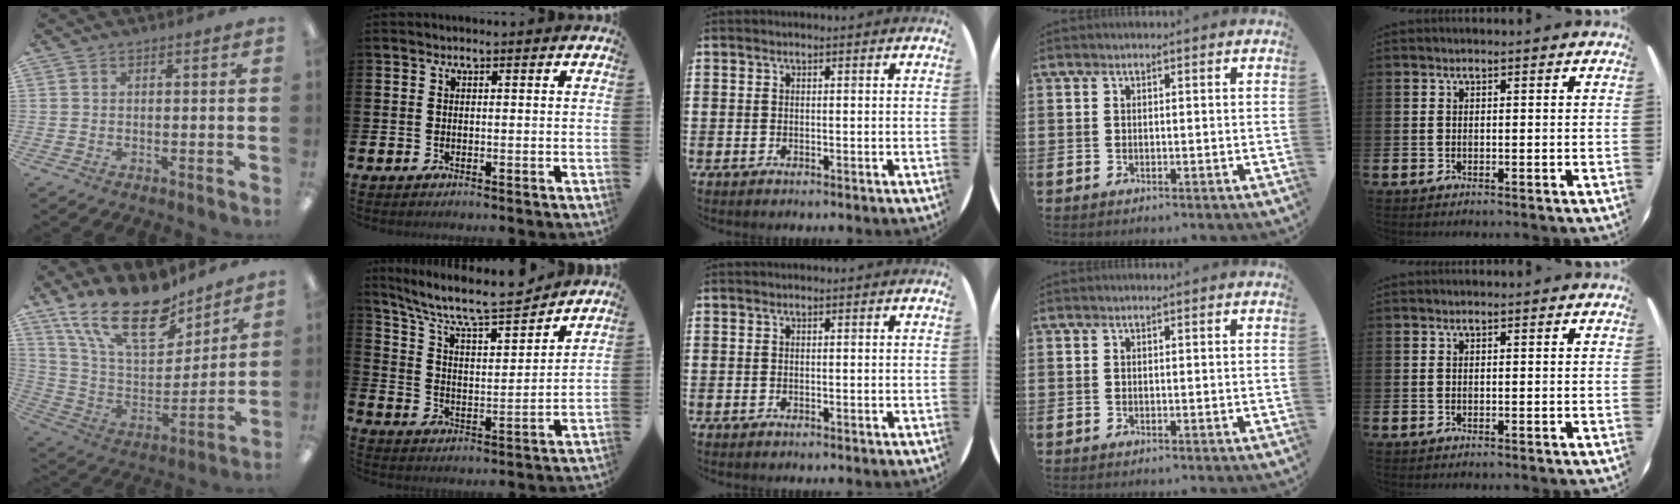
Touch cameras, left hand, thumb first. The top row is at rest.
{"thumb": {"total": 21.5, "force": [15.3, 9.0, 12.1], "torque": [-0.238, -0.090, 0.275]}, "index": {"total": 8.9, "force": [8.1, 1.5, 3.3], "torque": [-0.099, -0.060, 0.136]}}